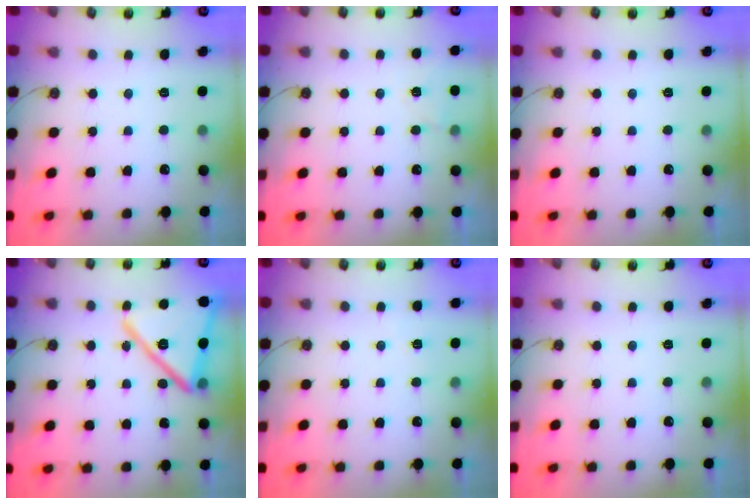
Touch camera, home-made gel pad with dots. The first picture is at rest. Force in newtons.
{"total": 4.8, "press": 4.3, "slide": 2.1}
{"total": 0.0}
{"total": 21.2, "press": 21.2, "slide": 1.6}
{"total": 3.8, "press": 3.7, "slide": 1.0}
{"total": 0.0}